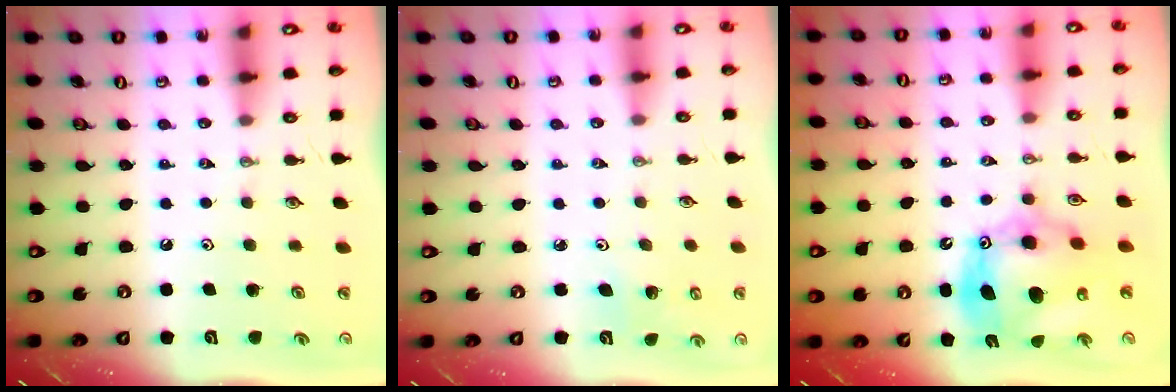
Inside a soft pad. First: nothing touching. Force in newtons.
{"total": 2.7, "press": 2.7, "slide": 0.3}
{"total": 15.7, "press": 15.6, "slide": 1.5}